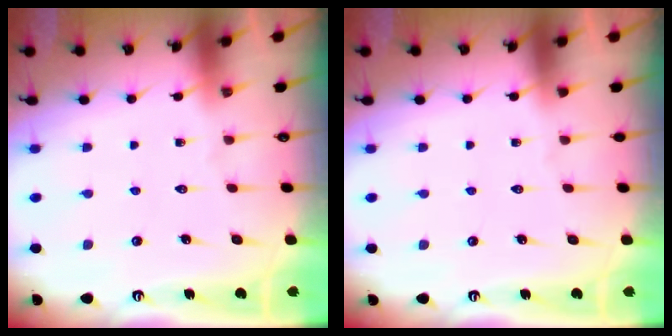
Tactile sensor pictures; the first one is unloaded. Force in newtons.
{"total": 0.0}